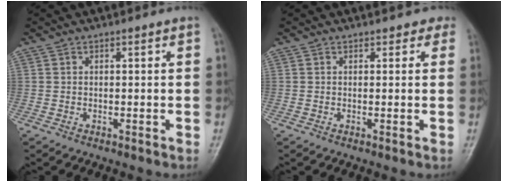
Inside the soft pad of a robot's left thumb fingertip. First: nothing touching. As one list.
[{"total": 1.5, "force": [1.1, 1.0, 0.3], "torque": [0.014, -0.005, 0.001]}]